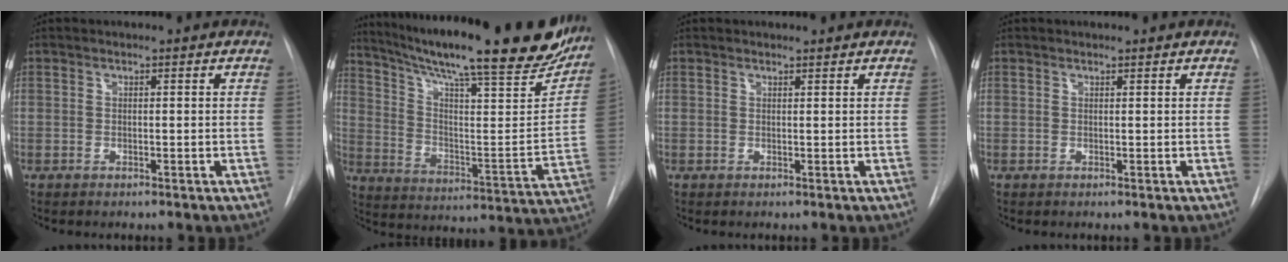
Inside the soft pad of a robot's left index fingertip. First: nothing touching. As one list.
[{"total": 29.8, "force": [24.3, 3.9, 16.9], "torque": [-0.268, -0.058, 0.329]}, {"total": 1.8, "force": [1.8, 0.3, 0.3], "torque": [-0.007, 0.008, 0.022]}, {"total": 1.2, "force": [1.1, 0.1, 0.2], "torque": [-0.006, 0.007, 0.014]}]